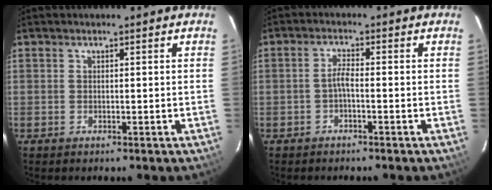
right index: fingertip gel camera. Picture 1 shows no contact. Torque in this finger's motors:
{"motor_torque": [0.49, -0.37, 0.33, 0.07]}